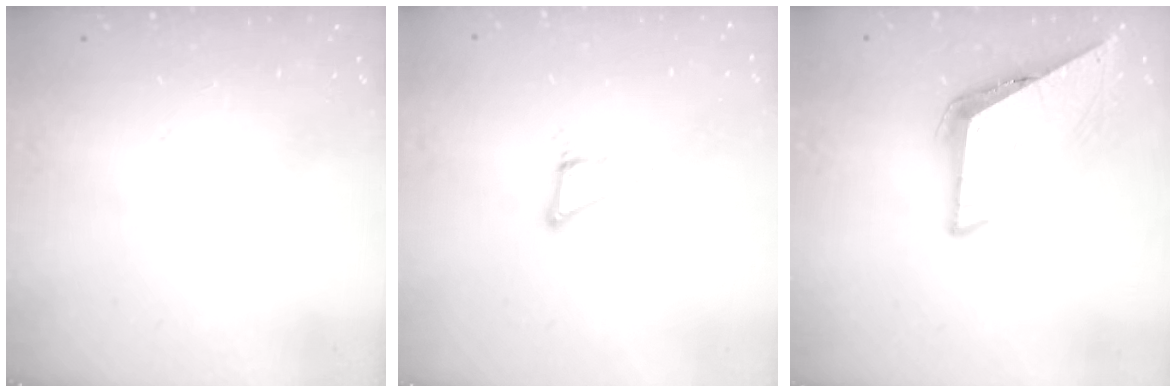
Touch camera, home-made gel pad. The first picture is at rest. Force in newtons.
{"total": 5.6, "press": 5.6, "slide": 0.3}
{"total": 6.8, "press": 6.8, "slide": 0.4}